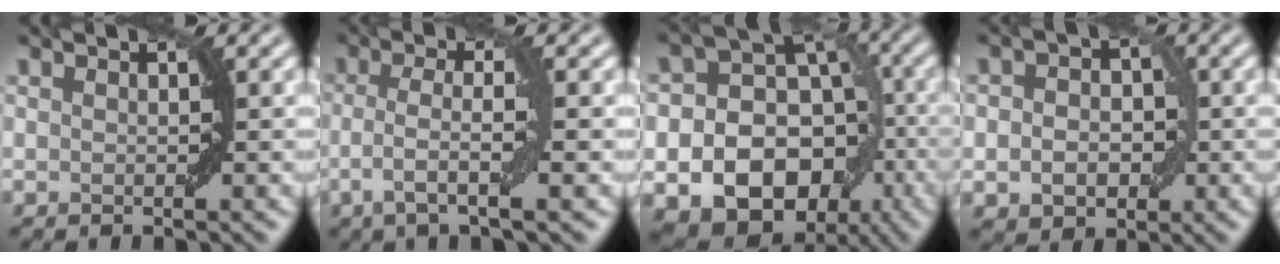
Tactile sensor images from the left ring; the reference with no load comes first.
{"total": 3.8, "force": [-0.9, 0.6, 3.7], "torque": [-0.069, 0.004, -0.021]}
{"total": 17.2, "force": [-6.2, 13.9, 8.1], "torque": [-0.117, -0.020, -0.117]}
{"total": 4.7, "force": [-0.4, 3.7, 2.9], "torque": [-0.021, 0.001, -0.015]}